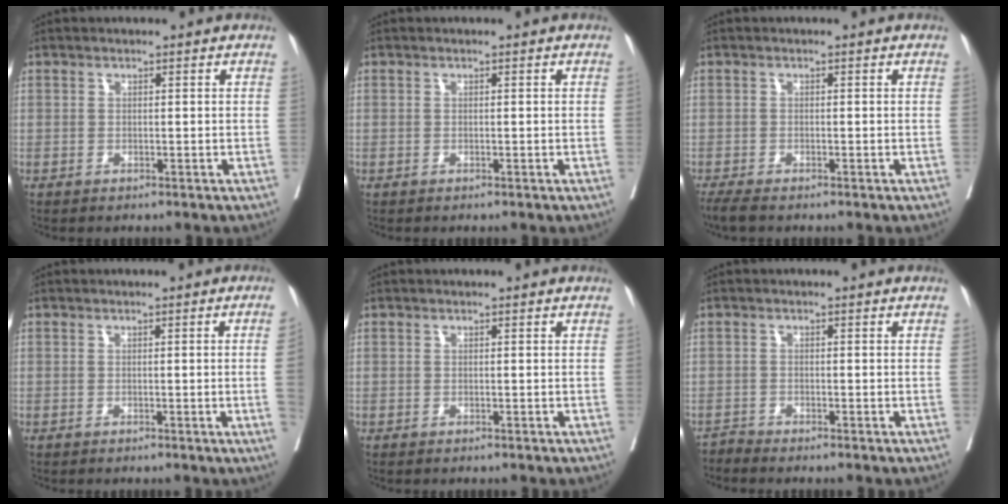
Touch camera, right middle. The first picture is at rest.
{"total": 0.0}
{"total": 2.8, "force": [-2.3, 0.4, 1.5], "torque": [-0.033, -0.011, -0.045]}
{"total": 3.2, "force": [-0.3, -1.2, 3.0], "torque": [-0.040, -0.003, -0.003]}
{"total": 0.0}
{"total": 1.3, "force": [-1.2, -0.4, -0.2], "torque": [0.007, -0.006, -0.026]}